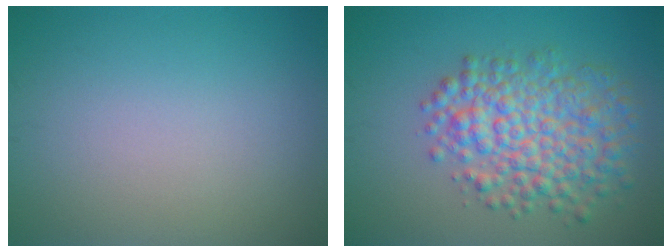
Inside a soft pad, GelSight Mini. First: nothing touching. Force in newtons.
{"total": 6.8, "press": 6.8, "slide": 0.1}